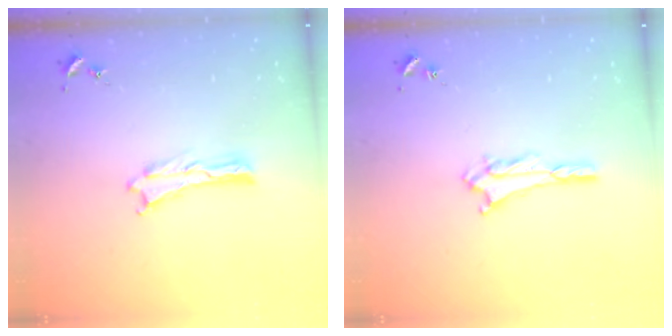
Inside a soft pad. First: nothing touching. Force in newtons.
{"total": 2.4, "press": 2.4, "slide": 0.4}